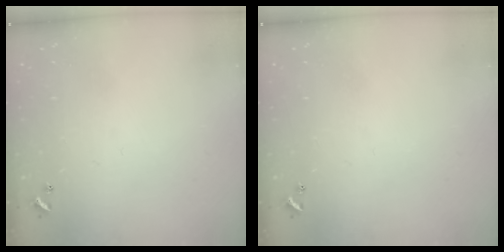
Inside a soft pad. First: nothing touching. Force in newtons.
{"total": 0.0}